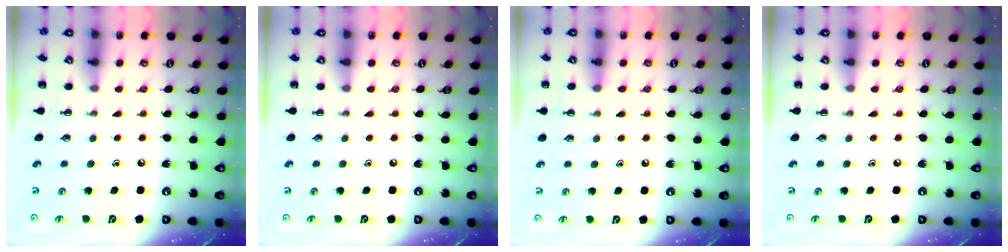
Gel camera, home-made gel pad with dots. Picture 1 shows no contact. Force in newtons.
{"total": 0.0}
{"total": 6.9, "press": 6.6, "slide": 2.0}
{"total": 0.0}